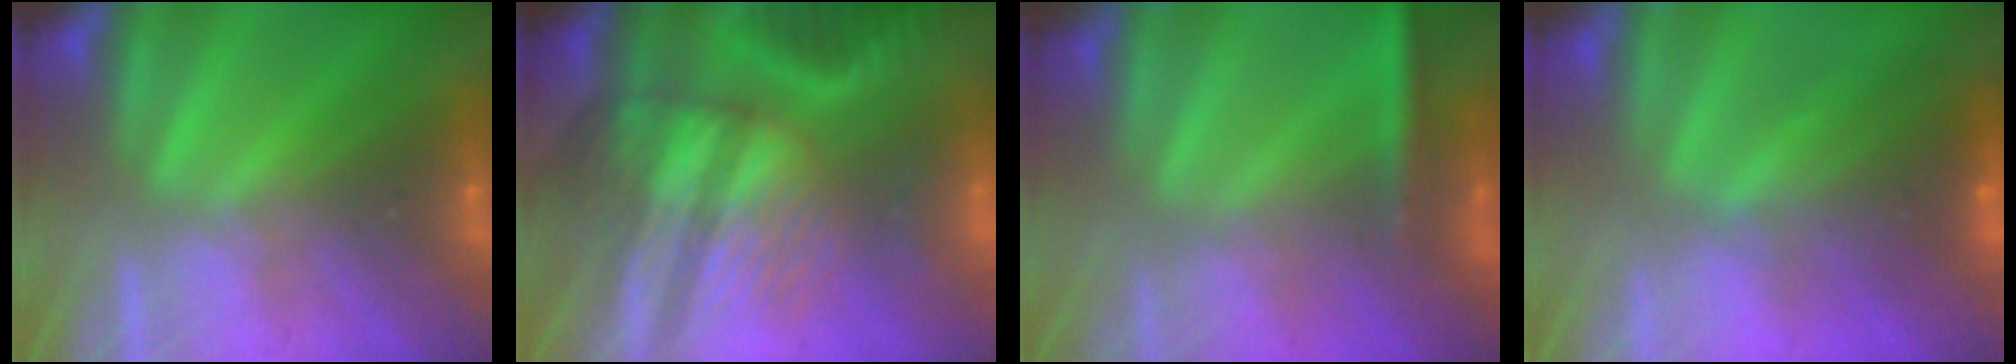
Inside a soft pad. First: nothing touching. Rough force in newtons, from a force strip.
{"total": 9.1}
{"total": 3.0}
{"total": 5.8}